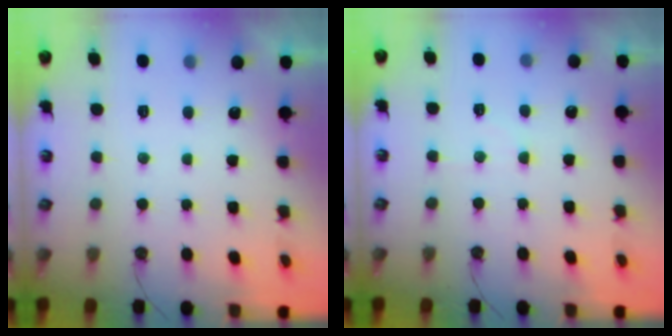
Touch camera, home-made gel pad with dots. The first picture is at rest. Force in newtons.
{"total": 4.7, "press": 4.7, "slide": 0.6}